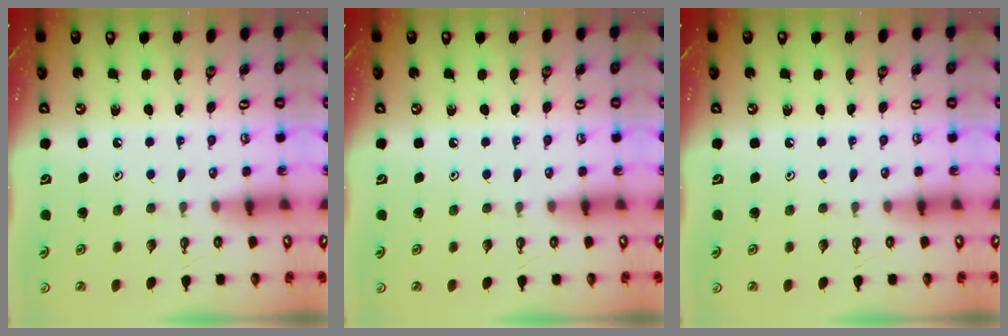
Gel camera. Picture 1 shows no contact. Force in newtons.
{"total": 0.0}
{"total": 0.0}